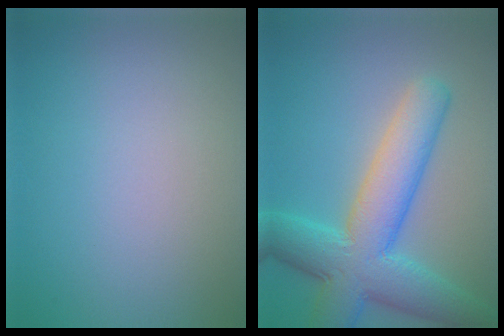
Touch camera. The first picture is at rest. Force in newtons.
{"total": 8.9, "press": 8.9, "slide": 0.0}